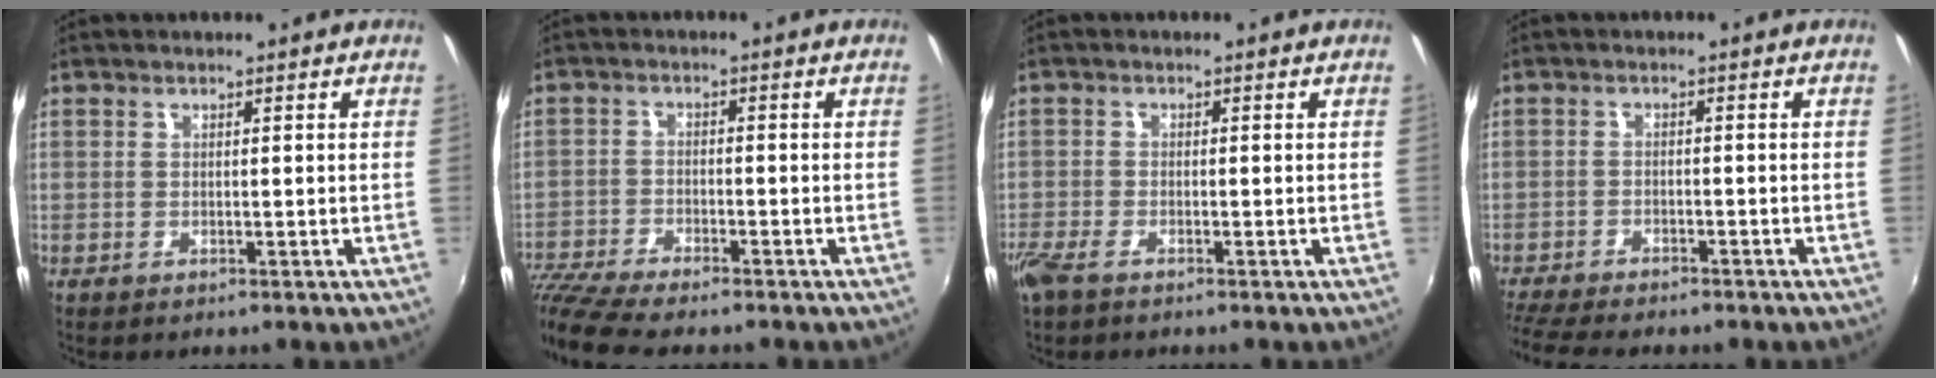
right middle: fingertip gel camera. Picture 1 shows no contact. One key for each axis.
{"total": 10.3, "fx": -9.0, "fy": 1.5, "fz": 4.7, "tx": -0.121, "ty": -0.031, "tz": -0.166}
{"total": 3.6, "fx": -2.6, "fy": 1.1, "fz": 2.1, "tx": -0.055, "ty": -0.011, "tz": -0.055}
{"total": 9.9, "fx": -8.7, "fy": 2.0, "fz": 4.3, "tx": -0.110, "ty": -0.032, "tz": -0.142}